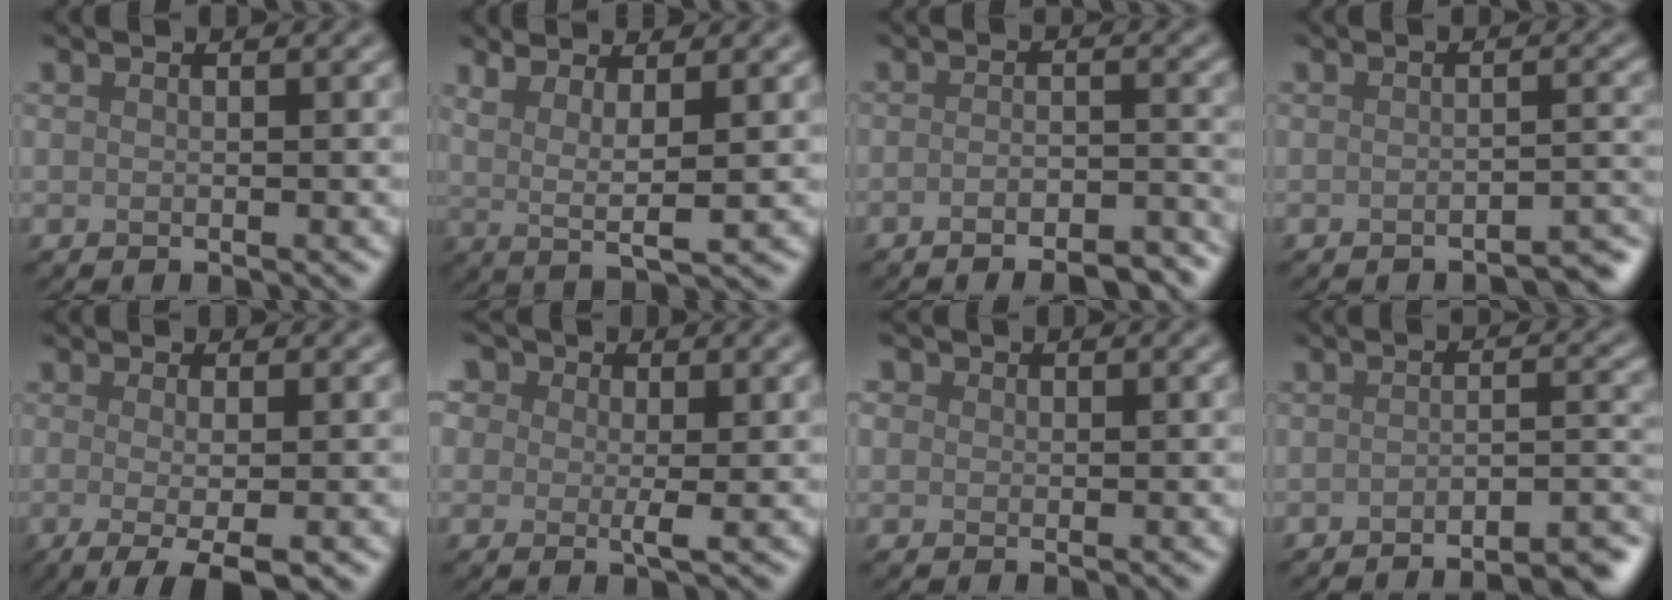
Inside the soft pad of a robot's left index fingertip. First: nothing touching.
{"total": 3.3, "force": [1.5, 0.6, 2.9], "torque": [-0.056, -0.006, 0.031]}
{"total": 5.4, "force": [-3.9, 1.5, 3.4], "torque": [-0.046, 0.003, -0.044]}
{"total": 2.4, "force": [-2.0, 0.4, 1.3], "torque": [-0.009, 0.009, -0.029]}
{"total": 4.8, "force": [-1.3, 1.2, 4.5], "torque": [-0.064, -0.009, -0.025]}
{"total": 4.2, "force": [1.5, 2.8, 2.8], "torque": [-0.043, 0.006, 0.005]}
{"total": 1.4, "force": [0.6, 1.2, 0.4], "torque": [-0.002, 0.007, -0.006]}
{"total": 6.0, "force": [-4.9, 1.4, 3.3], "torque": [-0.026, 0.013, -0.063]}